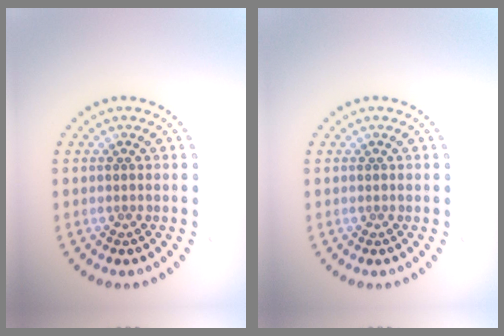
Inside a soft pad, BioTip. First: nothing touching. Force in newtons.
{"total": 0.0}